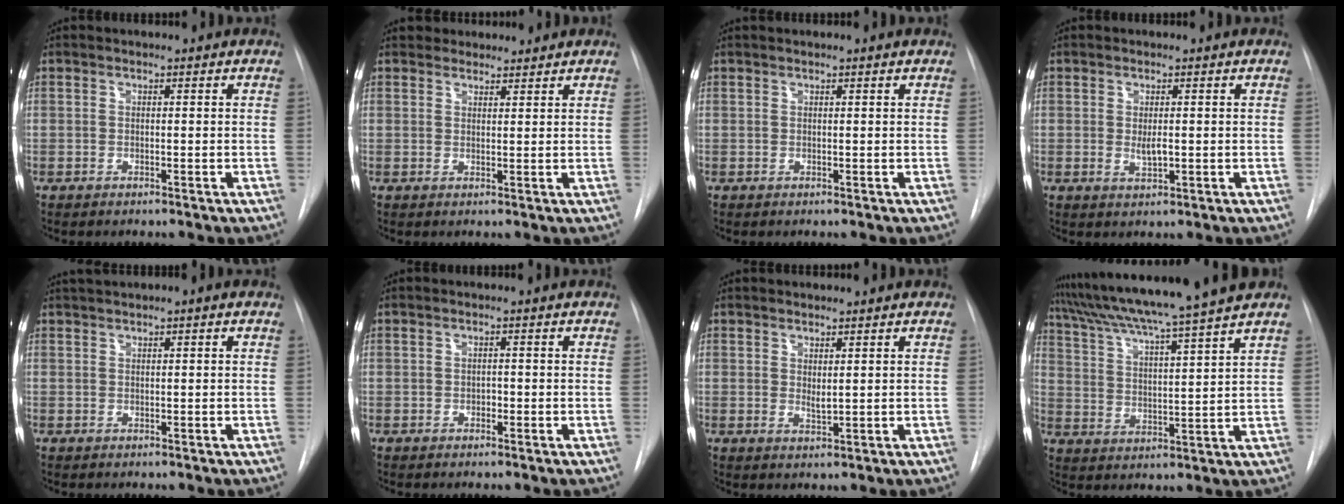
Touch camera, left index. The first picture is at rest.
{"total": 4.1, "force": [3.8, 1.6, 0.1], "torque": [0.007, 0.020, 0.055]}
{"total": 1.0, "force": [0.9, 0.1, 0.4], "torque": [-0.006, 0.017, 0.013]}
{"total": 2.0, "force": [0.0, 0.7, 1.8], "torque": [-0.033, -0.007, 0.000]}
{"total": 1.2, "force": [0.7, 0.2, 1.0], "torque": [-0.018, 0.016, 0.015]}
{"total": 0.7, "force": [-0.4, 0.5, 0.4], "torque": [-0.004, 0.000, -0.007]}
{"total": 1.4, "force": [0.7, 0.4, 1.1], "torque": [-0.022, -0.010, 0.017]}
{"total": 15.7, "force": [13.6, -2.0, 7.6], "torque": [-0.131, -0.007, 0.210]}